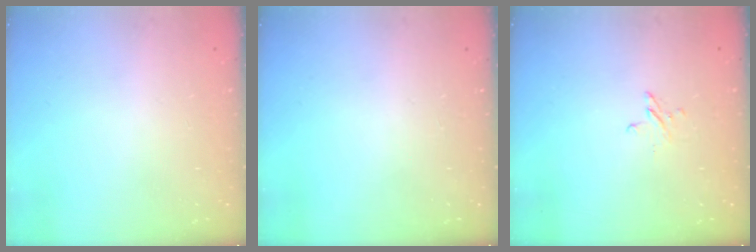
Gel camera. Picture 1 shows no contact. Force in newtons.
{"total": 0.0}
{"total": 2.7, "press": 2.7, "slide": 0.2}